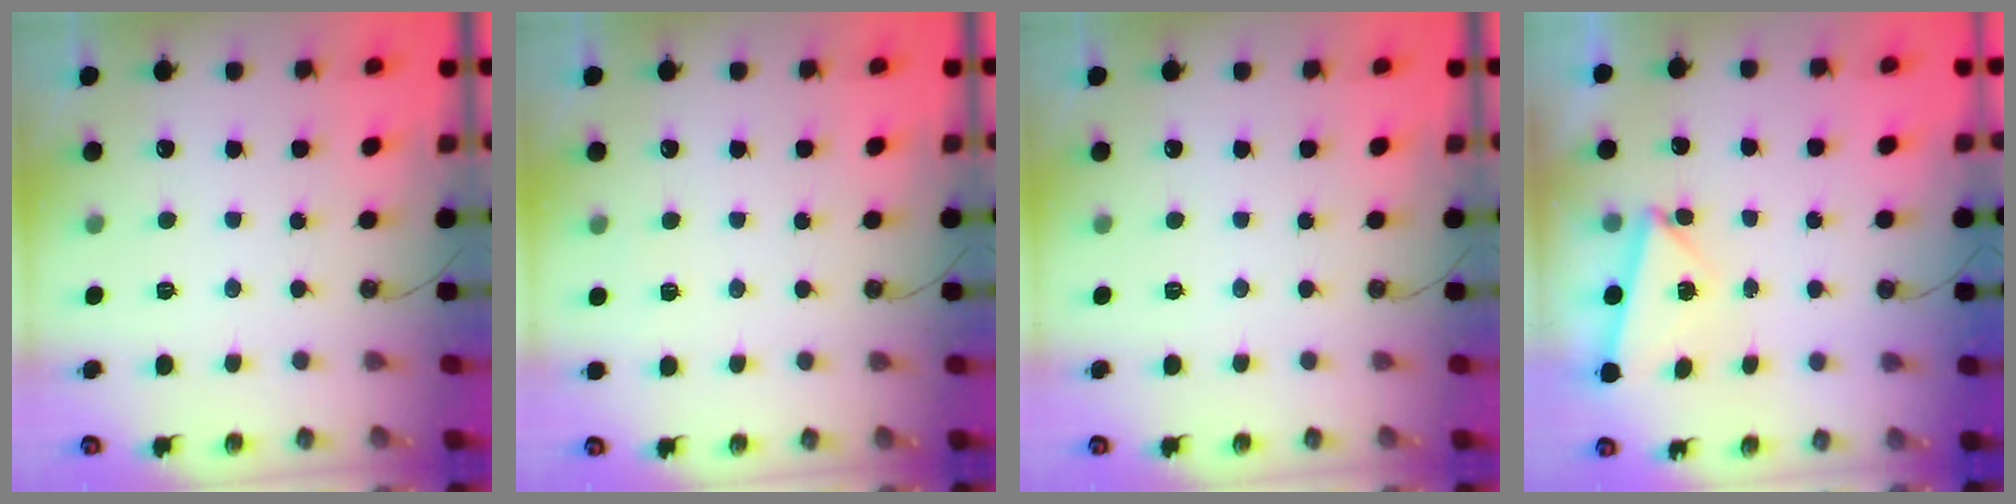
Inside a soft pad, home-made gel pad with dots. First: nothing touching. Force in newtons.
{"total": 2.5, "press": 2.4, "slide": 0.8}
{"total": 0.0}
{"total": 3.3, "press": 3.1, "slide": 1.3}